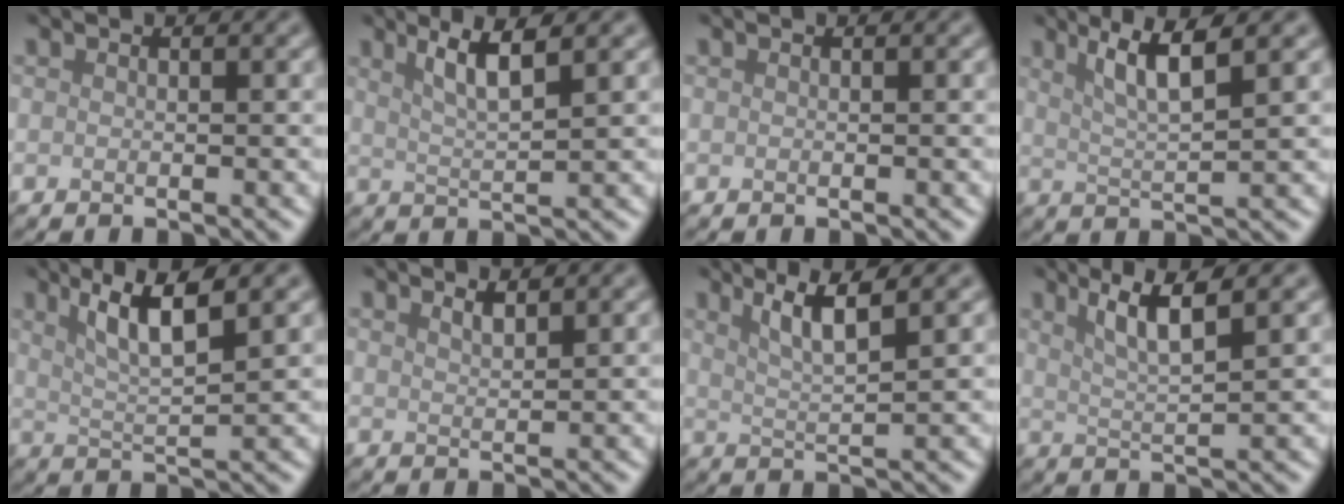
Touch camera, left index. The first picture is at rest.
{"total": 3.6, "force": [1.8, 0.5, 3.0], "torque": [-0.057, 0.000, 0.037]}
{"total": 0.0}
{"total": 4.6, "force": [2.1, 0.7, 4.0], "torque": [-0.074, 0.000, 0.041]}
{"total": 5.1, "force": [2.3, 1.0, 4.5], "torque": [-0.082, -0.001, 0.045]}
{"total": 1.1, "force": [0.9, 0.3, 0.5], "torque": [-0.004, 0.001, 0.017]}
{"total": 3.6, "force": [2.0, 0.4, 3.0], "torque": [-0.057, 0.000, 0.041]}
{"total": 4.1, "force": [2.0, 0.6, 3.5], "torque": [-0.067, -0.001, 0.041]}